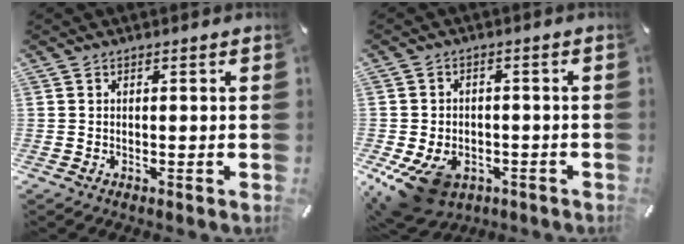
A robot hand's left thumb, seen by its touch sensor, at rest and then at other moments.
{"total": 10.4, "force": [-5.1, 7.2, 5.4], "torque": [-0.112, 0.027, -0.090]}